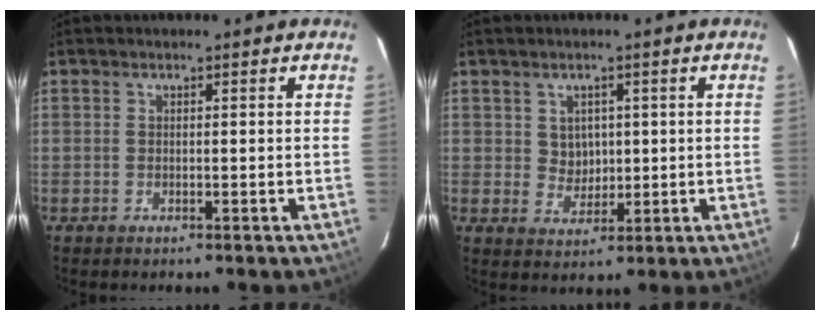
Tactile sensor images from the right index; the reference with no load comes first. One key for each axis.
{"total": 3.9, "fx": 1.0, "fy": 3.6, "fz": 1.0, "tx": -0.014, "ty": 0.005, "tz": 0.026}